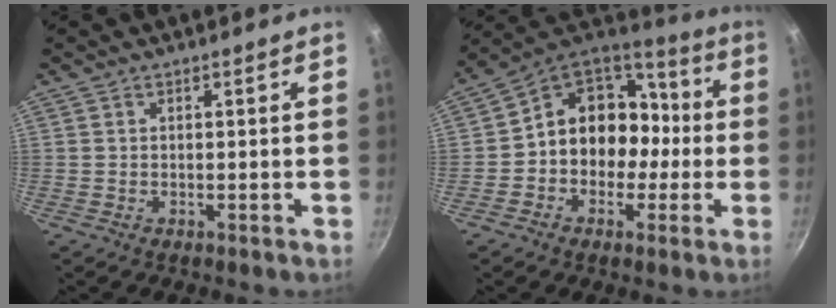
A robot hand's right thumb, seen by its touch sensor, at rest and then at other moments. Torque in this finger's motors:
{"motor_torque": [-0.58, 1.05, 0.15, 0.15, 0.09]}